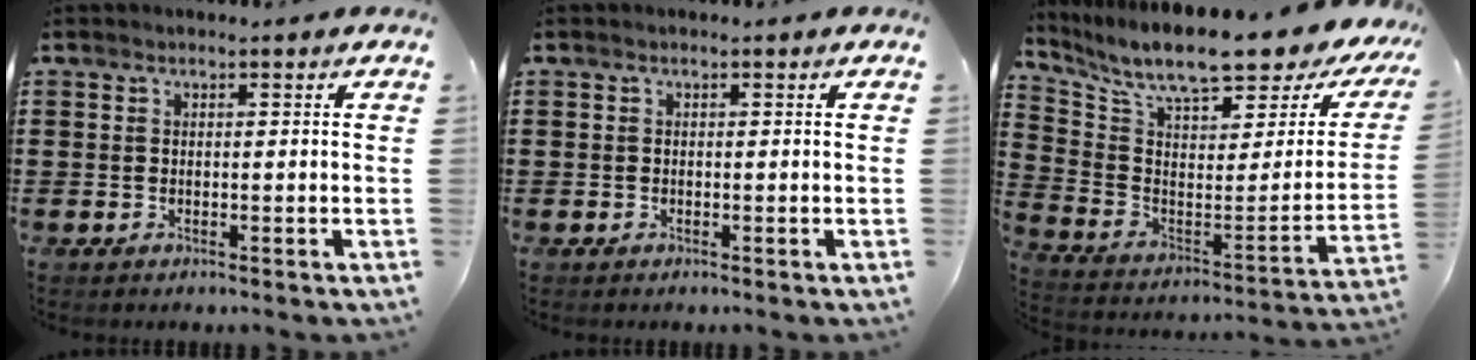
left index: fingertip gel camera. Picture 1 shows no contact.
{"total": 0.0}
{"total": 10.4, "force": [8.3, 1.2, 6.0], "torque": [-0.132, -0.067, 0.137]}